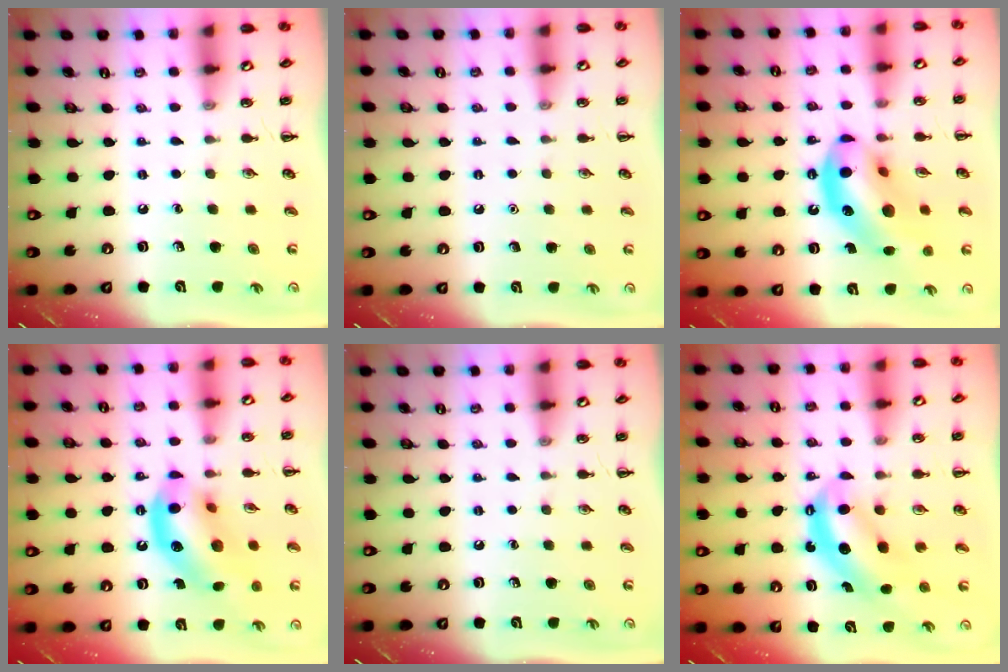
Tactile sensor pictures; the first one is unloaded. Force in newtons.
{"total": 1.6, "press": 1.5, "slide": 0.1}
{"total": 16.6, "press": 16.0, "slide": 4.3}
{"total": 15.3, "press": 15.0, "slide": 3.3}
{"total": 0.0}
{"total": 6.1, "press": 6.0, "slide": 1.3}